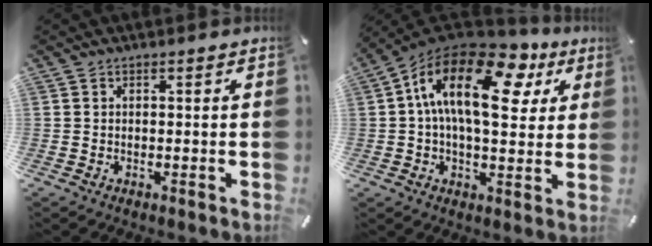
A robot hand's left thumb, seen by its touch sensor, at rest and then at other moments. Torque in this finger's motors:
{"motor_torque": [1.40, 2.15, 2.53, -0.24, 0.66]}